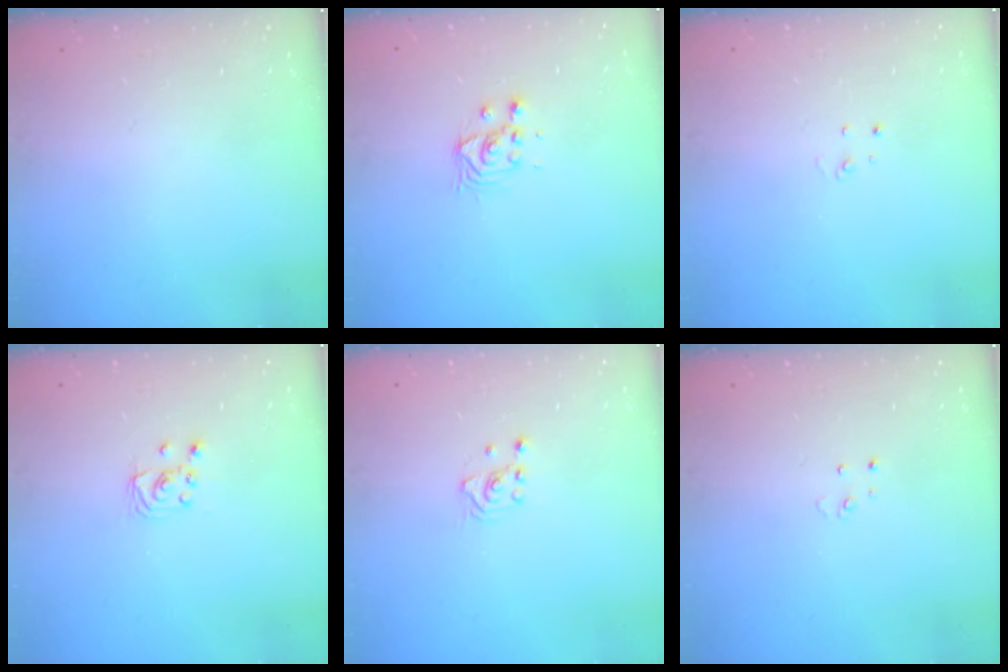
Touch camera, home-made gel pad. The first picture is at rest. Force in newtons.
{"total": 3.8, "press": 3.8, "slide": 0.3}
{"total": 2.6, "press": 2.6, "slide": 0.2}
{"total": 2.3, "press": 2.2, "slide": 0.3}
{"total": 1.6, "press": 1.5, "slide": 0.2}
{"total": 2.5, "press": 2.5, "slide": 0.2}